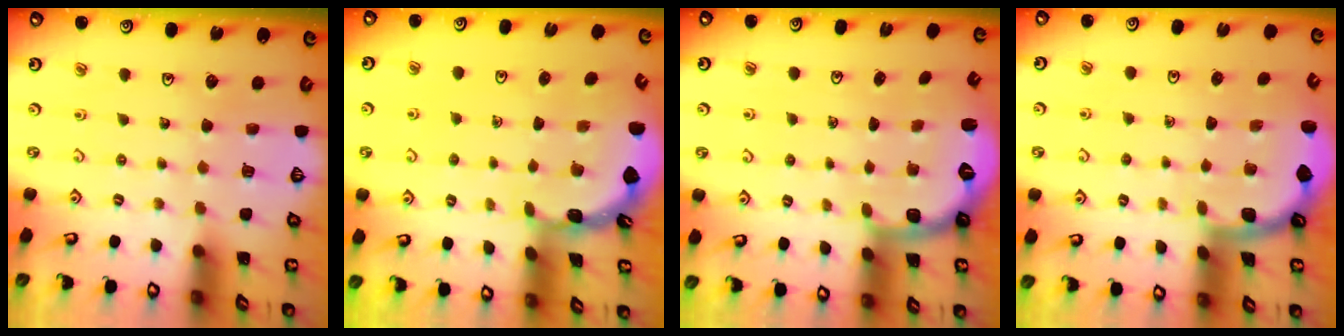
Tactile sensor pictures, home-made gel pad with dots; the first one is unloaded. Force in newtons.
{"total": 1.7, "press": 1.7, "slide": 0.1}
{"total": 2.6, "press": 1.6, "slide": 2.1}
{"total": 1.8, "press": 1.7, "slide": 0.0}